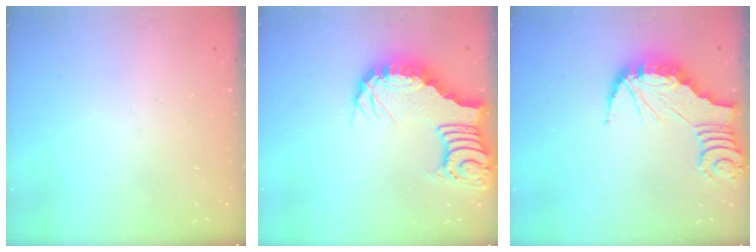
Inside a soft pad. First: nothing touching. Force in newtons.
{"total": 9.0, "press": 8.9, "slide": 0.9}
{"total": 2.2, "press": 2.2, "slide": 0.2}